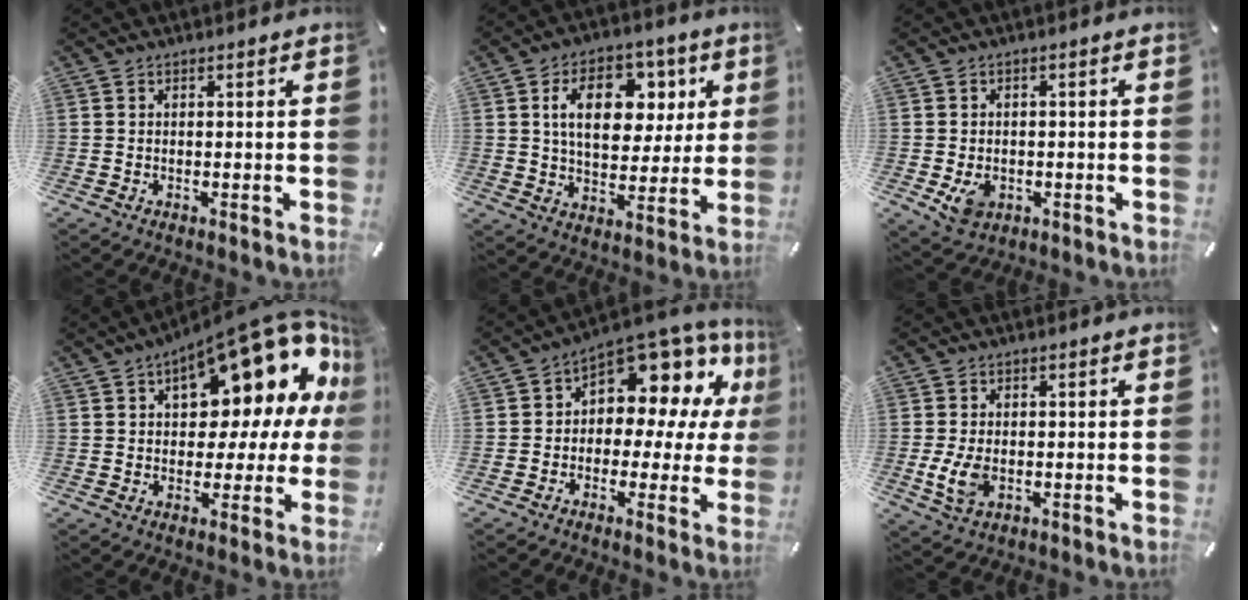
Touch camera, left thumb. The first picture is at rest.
{"total": 15.2, "force": [4.7, 10.2, 10.2], "torque": [-0.156, 0.003, 0.082]}
{"total": 4.9, "force": [-1.2, 3.8, 2.8], "torque": [-0.049, -0.005, -0.024]}
{"total": 20.4, "force": [10.3, 9.5, 14.8], "torque": [-0.190, -0.080, 0.166]}
{"total": 10.6, "force": [5.1, 6.8, 6.3], "torque": [-0.096, -0.057, 0.090]}
{"total": 5.8, "force": [-0.9, 3.8, 4.3], "torque": [-0.098, -0.009, -0.020]}